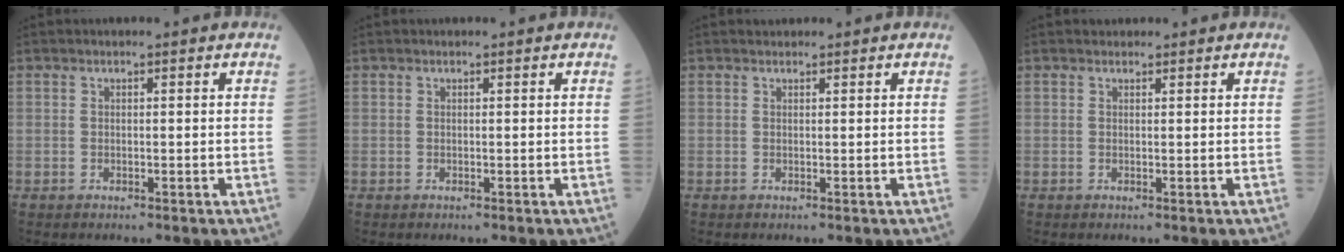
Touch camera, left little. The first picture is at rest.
{"total": 0.0}
{"total": 0.6, "force": [0.5, 0.3, 0.0], "torque": [-0.009, 0.006, 0.009]}
{"total": 0.7, "force": [0.6, 0.4, 0.0], "torque": [-0.006, 0.005, 0.008]}